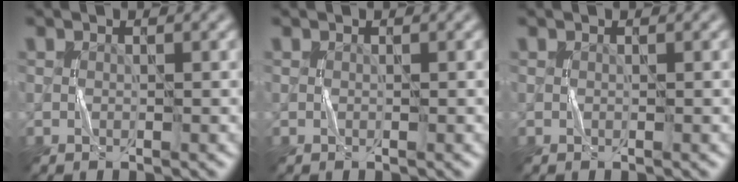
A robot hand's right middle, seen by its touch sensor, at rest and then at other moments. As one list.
[{"total": 0.0}, {"total": 0.0}]